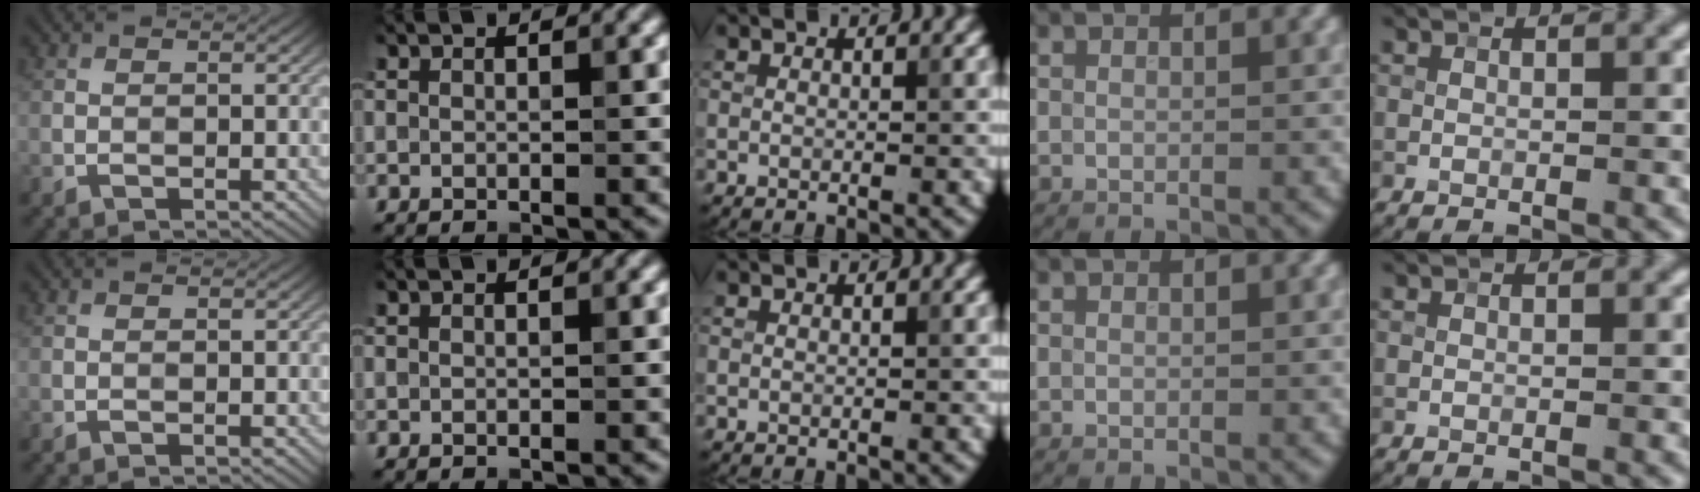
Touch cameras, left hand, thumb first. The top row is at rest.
{}